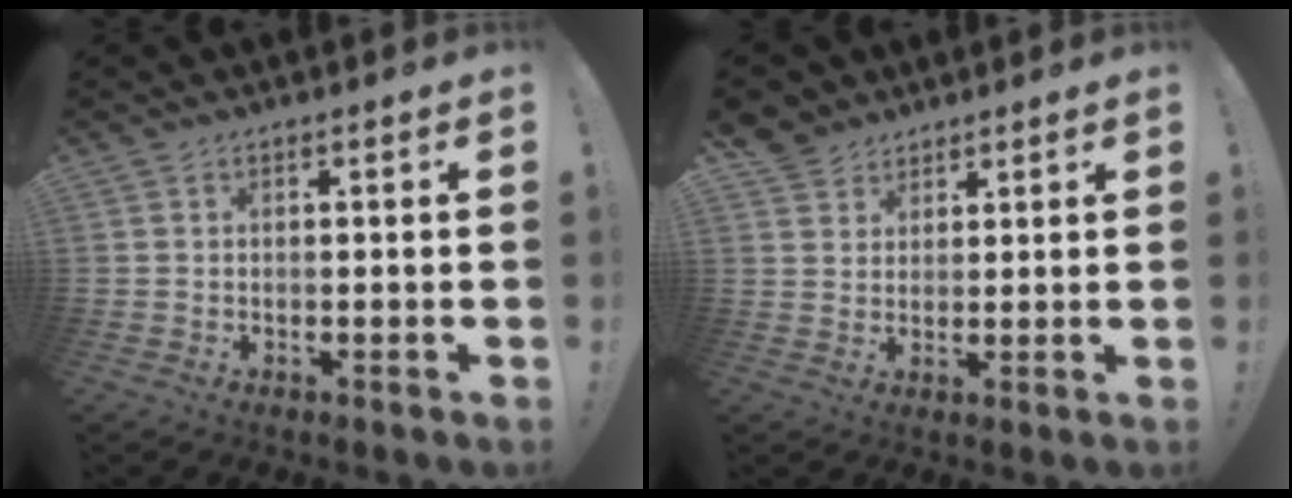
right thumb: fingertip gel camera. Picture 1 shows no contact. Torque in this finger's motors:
{"motor_torque": [-0.44, 0.37, -0.47, 0.40, 0.08]}